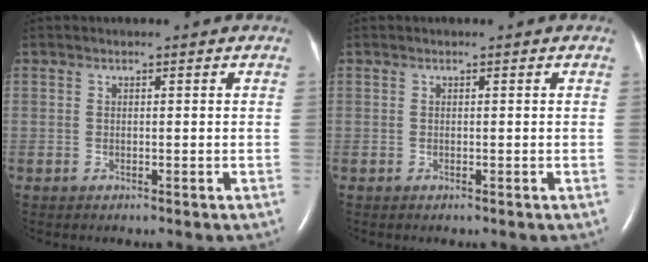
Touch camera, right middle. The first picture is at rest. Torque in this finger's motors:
{"motor_torque": [-0.11, -0.18, 0.00, 0.00]}